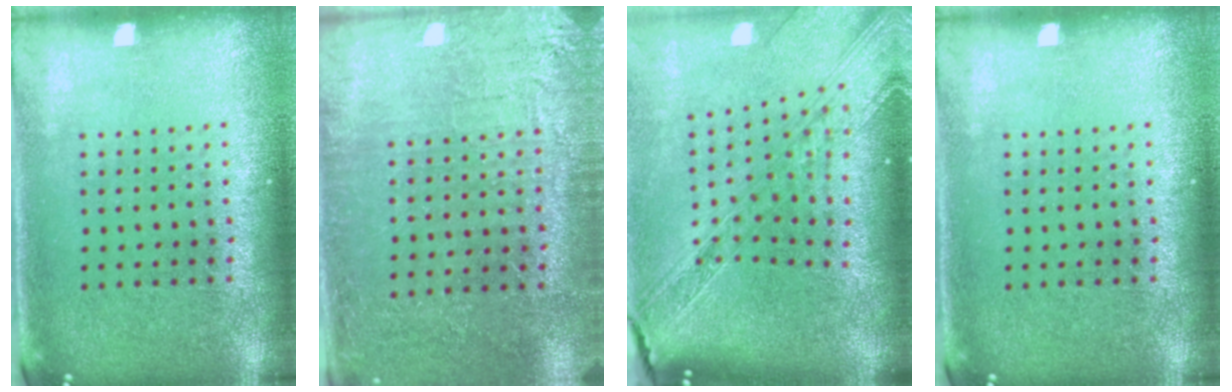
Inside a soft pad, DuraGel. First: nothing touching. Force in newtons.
{"total": 2.9, "press": 2.8, "slide": 0.5}
{"total": 3.0, "press": 2.3, "slide": 1.9}
{"total": 0.0}